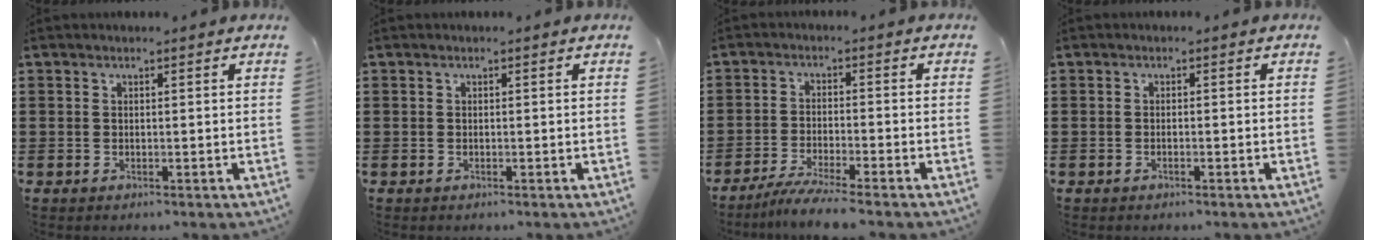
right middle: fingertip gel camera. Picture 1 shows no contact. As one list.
[{"total": 0.0}, {"total": 4.2, "force": [-3.8, -0.3, 1.8], "torque": [-0.036, -0.011, -0.073]}, {"total": 0.5, "force": [-0.3, 0.1, 0.4], "torque": [-0.008, -0.002, -0.006]}]